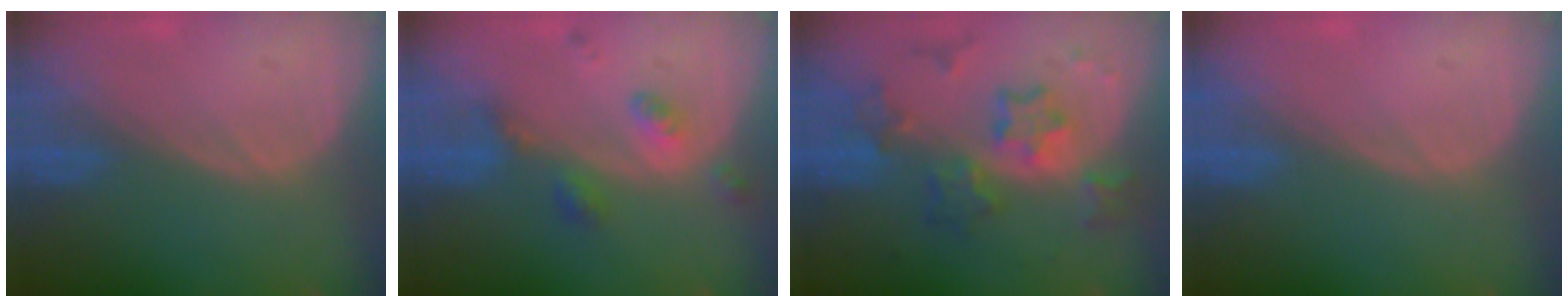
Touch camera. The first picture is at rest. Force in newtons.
{"total": 5.3, "press": 4.5, "slide": 2.6}
{"total": 8.0, "press": 8.0, "slide": 0.5}
{"total": 0.0}